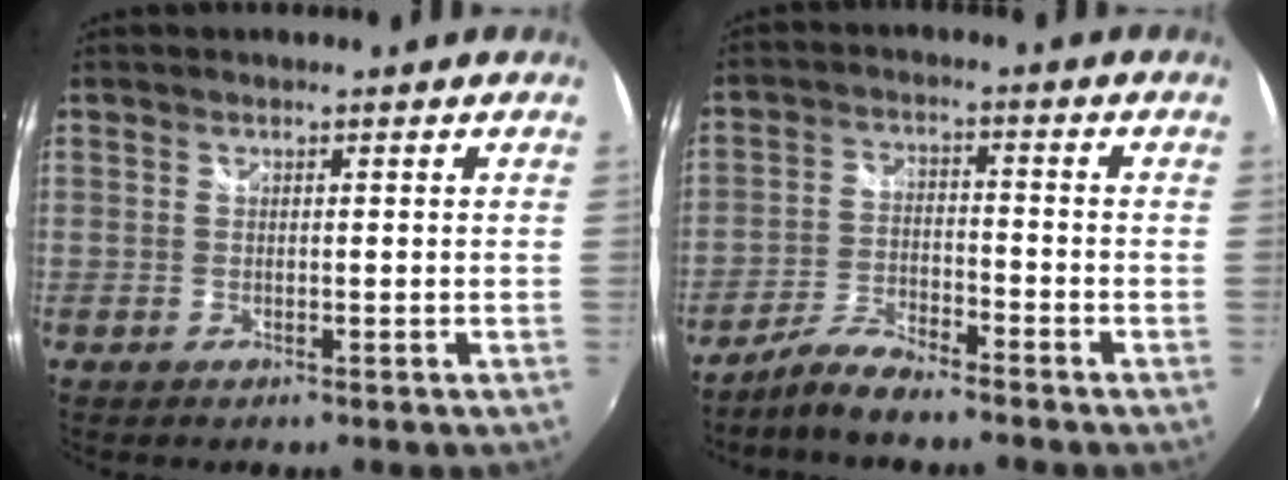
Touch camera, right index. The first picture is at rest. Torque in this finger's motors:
{"motor_torque": [-0.04, -0.06, 0.15, 0.03]}